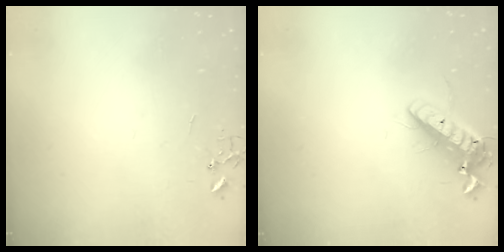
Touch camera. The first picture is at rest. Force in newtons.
{"total": 14.7, "press": 14.4, "slide": 2.9}